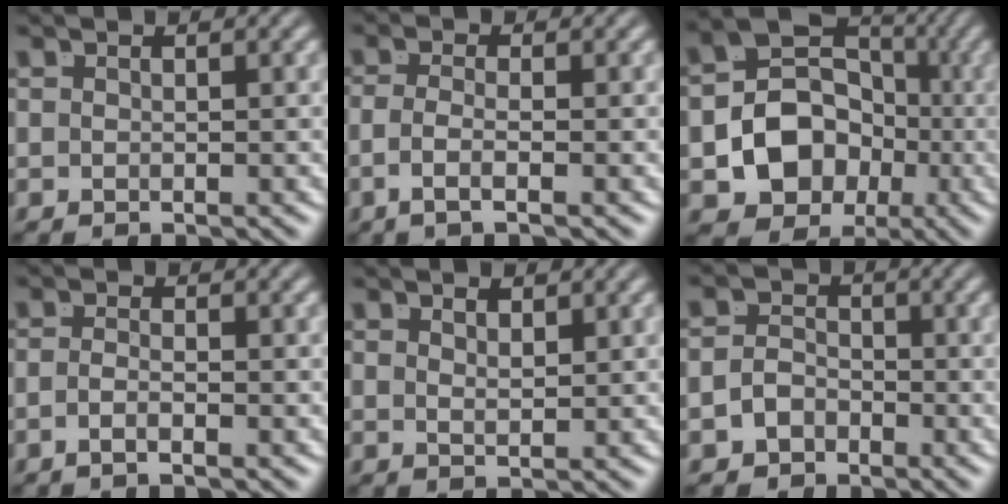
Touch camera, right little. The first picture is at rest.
{"total": 2.6, "force": [-1.2, 0.1, 2.3], "torque": [-0.052, -0.017, -0.014]}
{"total": 13.0, "force": [-1.3, 11.2, 6.4], "torque": [-0.153, -0.060, -0.009]}
{"total": 1.9, "force": [-1.4, -0.5, 1.2], "torque": [-0.024, -0.009, -0.022]}
{"total": 1.3, "force": [0.8, -0.8, 0.6], "torque": [-0.007, -0.011, 0.025]}
{"total": 4.3, "force": [-2.1, 3.7, 0.7], "torque": [-0.017, -0.021, -0.035]}